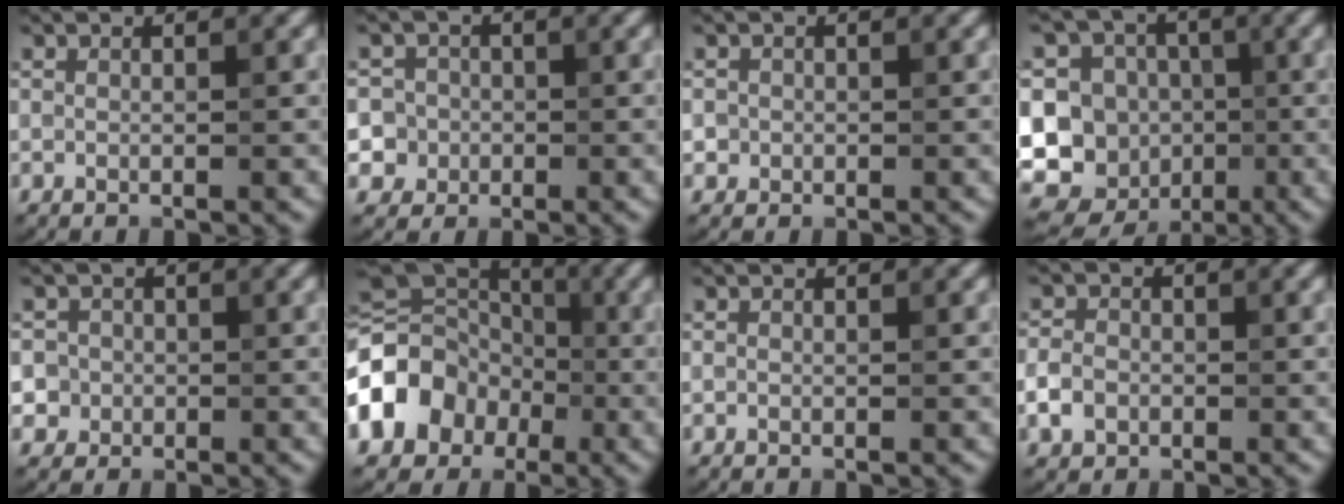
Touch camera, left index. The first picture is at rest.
{"total": 7.1, "force": [-1.0, 6.8, 1.6], "torque": [-0.034, 0.021, -0.044]}
{"total": 1.6, "force": [0.2, 1.6, 0.3], "torque": [0.020, 0.017, -0.019]}
{"total": 18.2, "force": [-3.3, 17.0, 5.4], "torque": [-0.126, 0.011, -0.080]}
{"total": 4.7, "force": [-0.3, 4.6, 1.0], "torque": [-0.003, 0.026, -0.031]}
{"total": 10.3, "force": [-2.8, 8.2, 5.7], "torque": [-0.105, 0.004, -0.063]}
{"total": 0.0}
{"total": 2.2, "force": [-0.9, 1.8, 1.0], "torque": [-0.021, 0.008, -0.019]}